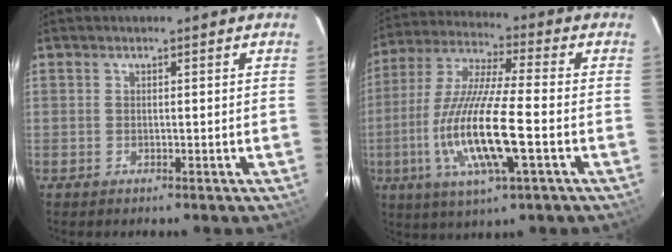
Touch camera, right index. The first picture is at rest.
{"total": 16.8, "force": [-4.4, 2.3, 16.1], "torque": [-0.328, -0.016, -0.084]}